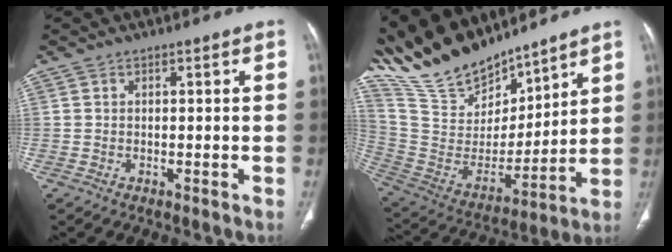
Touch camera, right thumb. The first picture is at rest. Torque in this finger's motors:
{"motor_torque": [-2.56, 2.45, -0.69, 1.12, 0.06]}